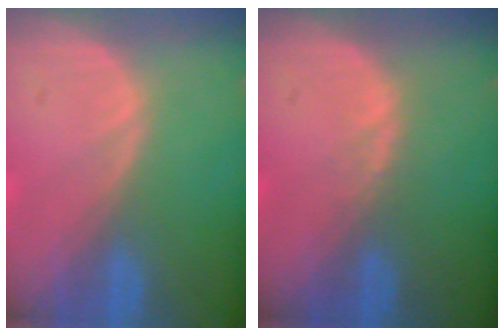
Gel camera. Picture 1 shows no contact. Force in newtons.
{"total": 0.8, "press": 0.8, "slide": 0.3}